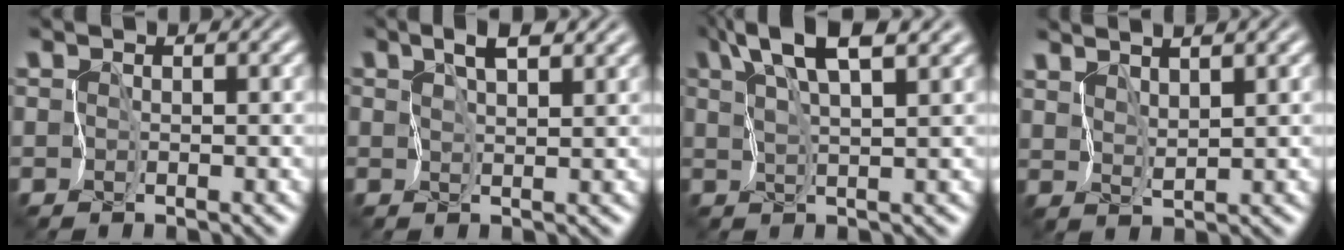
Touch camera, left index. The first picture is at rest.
{"total": 2.8, "force": [1.8, 0.8, 2.0], "torque": [-0.040, 0.002, 0.032]}
{"total": 6.0, "force": [3.9, 1.3, 4.4], "torque": [-0.089, 0.013, 0.072]}
{"total": 4.0, "force": [3.1, 0.7, 2.4], "torque": [-0.040, 0.017, 0.041]}